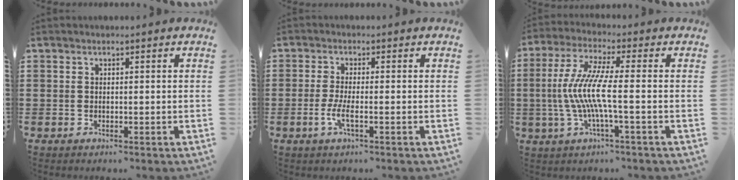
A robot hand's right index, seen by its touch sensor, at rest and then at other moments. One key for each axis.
{"total": 4.0, "fx": -1.4, "fy": 0.7, "fz": 3.7, "tx": -0.090, "ty": -0.012, "tz": -0.034}
{"total": 9.1, "fx": -1.6, "fy": 0.8, "fz": 9.0, "tx": -0.206, "ty": -0.021, "tz": -0.043}